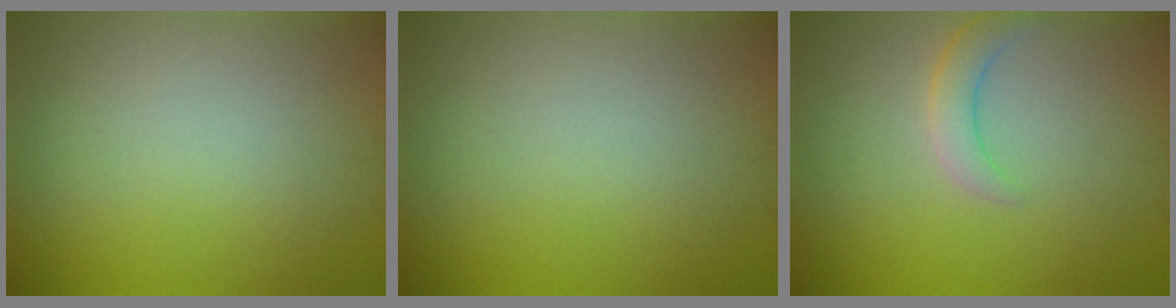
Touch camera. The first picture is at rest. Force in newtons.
{"total": 0.0}
{"total": 2.3, "press": 2.2, "slide": 0.1}